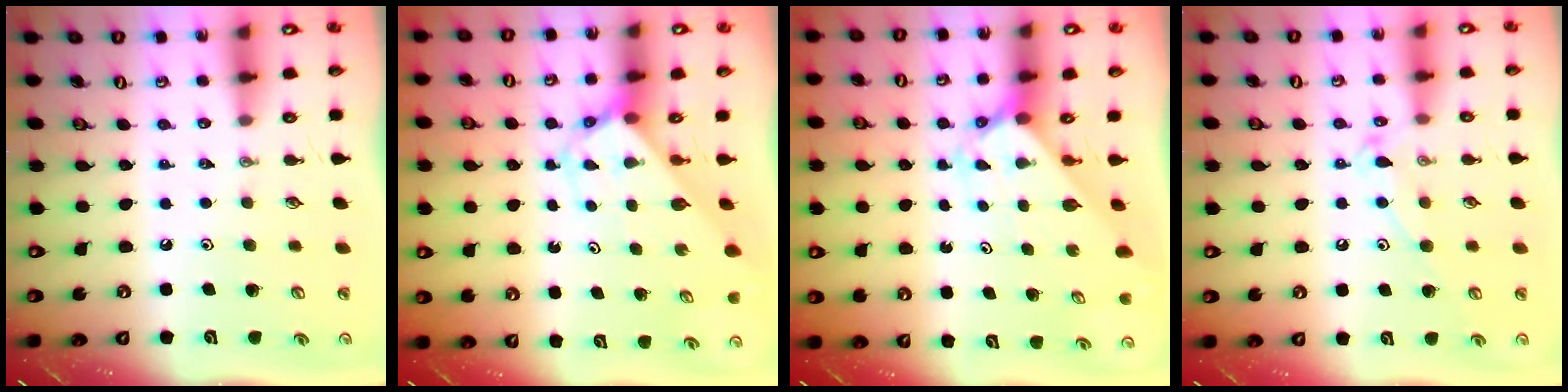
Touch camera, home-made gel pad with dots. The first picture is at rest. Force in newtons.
{"total": 2.8, "press": 2.8, "slide": 0.1}
{"total": 1.9, "press": 1.9, "slide": 0.1}
{"total": 10.6, "press": 10.5, "slide": 1.0}